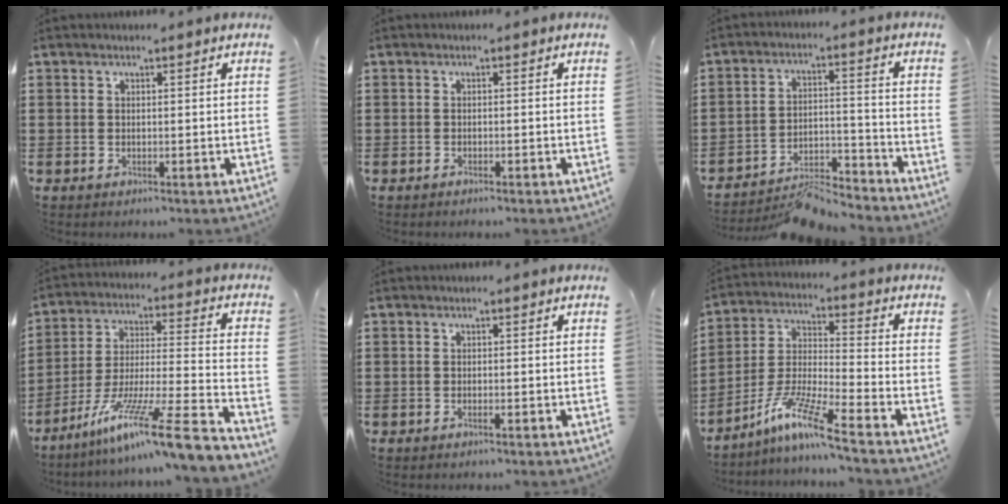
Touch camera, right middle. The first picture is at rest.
{"total": 0.7, "force": [-0.6, 0.1, 0.2], "torque": [-0.006, -0.003, -0.012]}
{"total": 6.3, "force": [-6.1, 0.9, 1.6], "torque": [-0.020, 0.016, -0.118]}
{"total": 13.2, "force": [-9.6, -0.1, 9.1], "torque": [-0.149, 0.009, -0.180]}
{"total": 0.6, "force": [-0.3, 0.0, 0.5], "torque": [-0.009, -0.001, -0.006]}
{"total": 9.6, "force": [-7.4, 0.2, 6.1], "torque": [-0.134, -0.012, -0.151]}